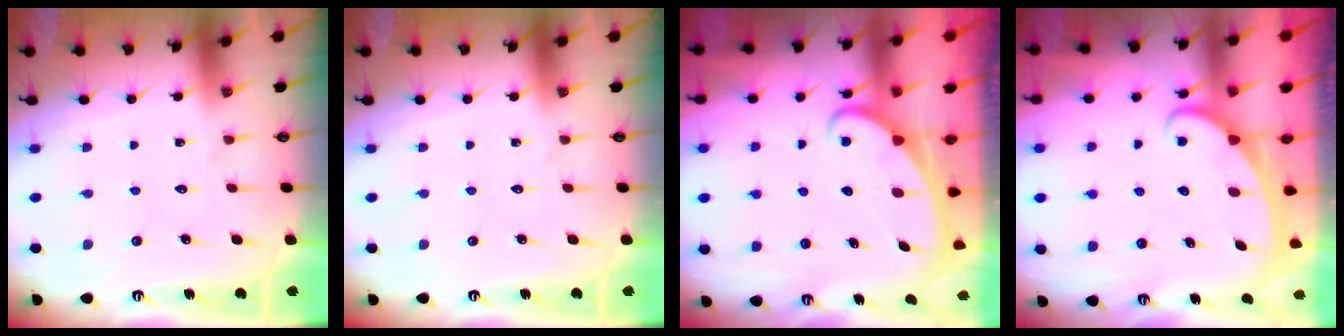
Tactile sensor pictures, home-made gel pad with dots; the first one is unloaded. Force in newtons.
{"total": 0.0}
{"total": 2.4, "press": 2.3, "slide": 0.3}
{"total": 2.5, "press": 2.5, "slide": 0.3}